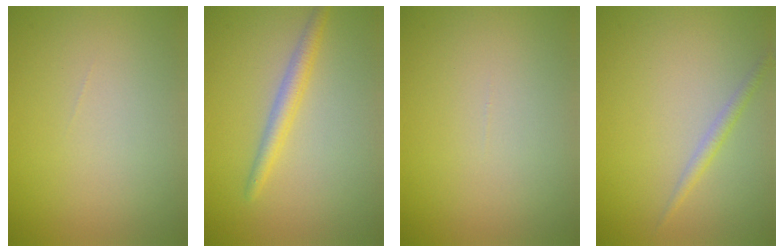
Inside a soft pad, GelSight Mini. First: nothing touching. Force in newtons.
{"total": 2.2, "press": 2.2, "slide": 0.0}
{"total": 0.0}
{"total": 1.3, "press": 1.3, "slide": 0.0}